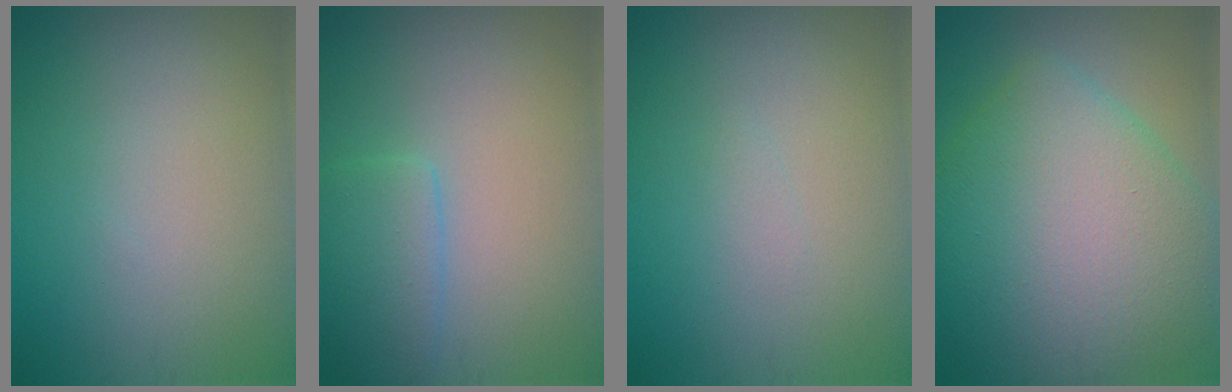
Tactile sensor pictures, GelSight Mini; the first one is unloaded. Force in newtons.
{"total": 2.9, "press": 2.9, "slide": 0.1}
{"total": 0.5, "press": 0.5, "slide": 0.1}
{"total": 10.7, "press": 10.7, "slide": 0.4}